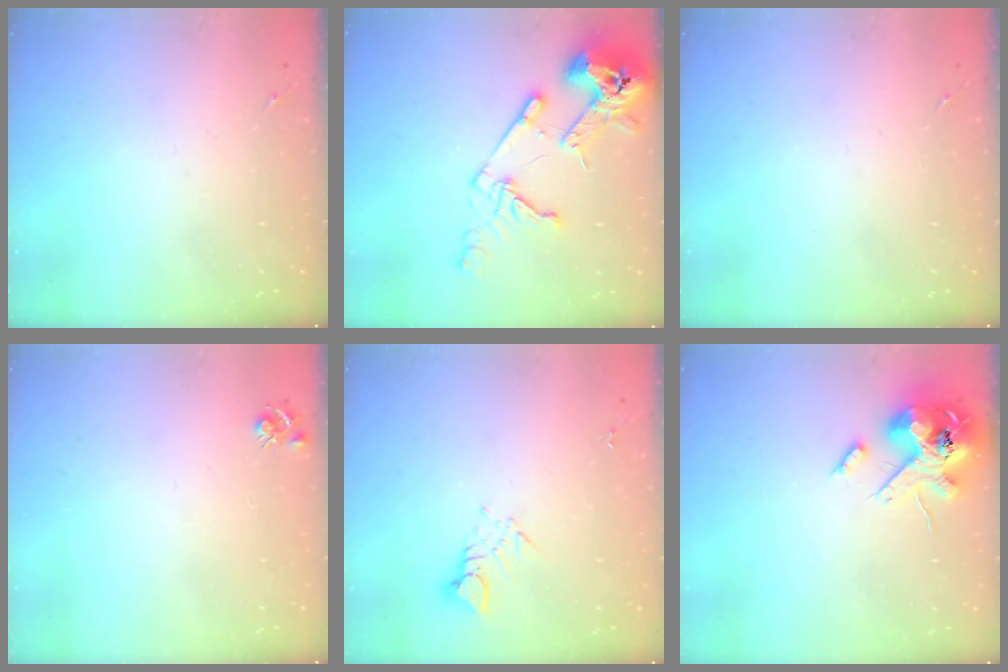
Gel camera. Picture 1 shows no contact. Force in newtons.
{"total": 18.8, "press": 18.6, "slide": 2.5}
{"total": 0.0}
{"total": 4.8, "press": 4.7, "slide": 0.7}
{"total": 3.5, "press": 3.5, "slide": 0.3}
{"total": 15.3, "press": 15.1, "slide": 2.5}